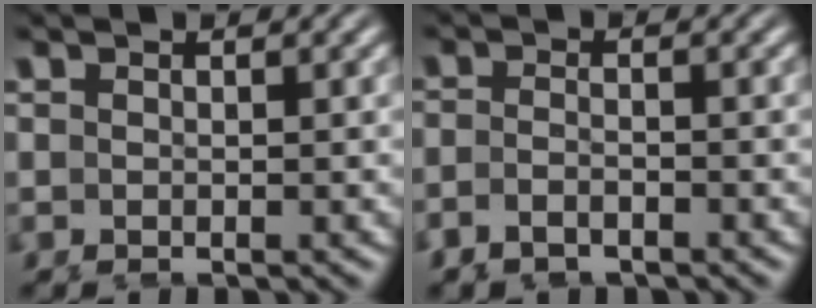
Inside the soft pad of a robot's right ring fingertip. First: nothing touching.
{"total": 3.1, "force": [-2.5, 1.4, 1.1], "torque": [-0.035, -0.012, -0.044]}